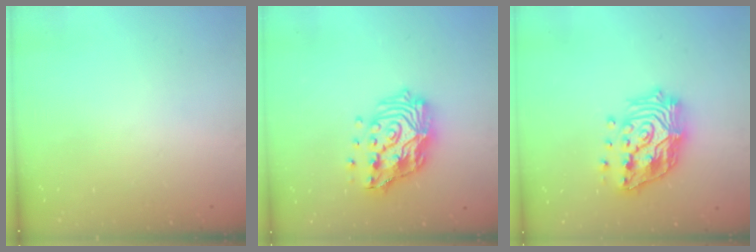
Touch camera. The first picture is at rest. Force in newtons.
{"total": 16.3, "press": 16.2, "slide": 1.6}
{"total": 19.6, "press": 19.5, "slide": 2.3}